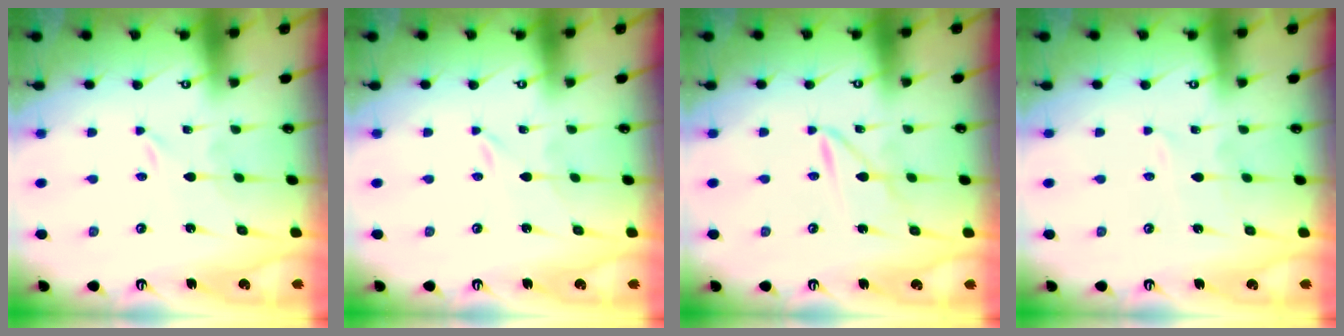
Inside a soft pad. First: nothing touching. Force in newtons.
{"total": 0.0}
{"total": 3.0, "press": 3.0, "slide": 0.3}
{"total": 2.2, "press": 2.2, "slide": 0.3}